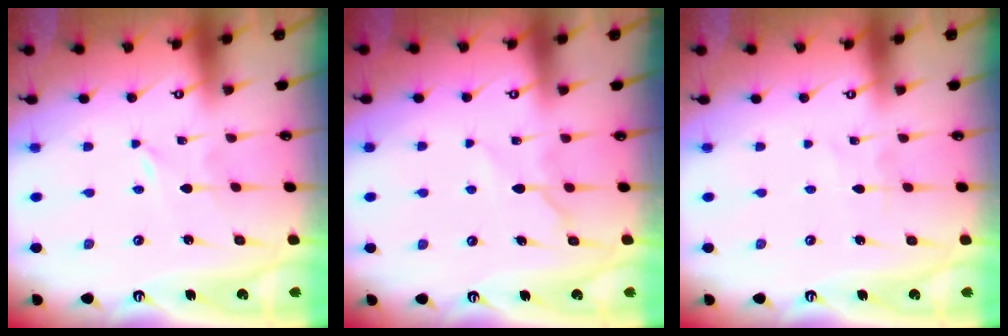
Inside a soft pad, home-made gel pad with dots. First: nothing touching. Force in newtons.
{"total": 6.8, "press": 6.8, "slide": 0.6}
{"total": 1.5, "press": 1.5, "slide": 0.1}